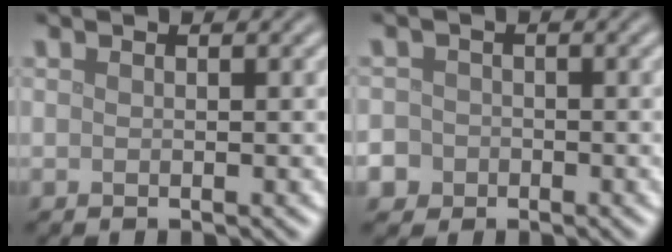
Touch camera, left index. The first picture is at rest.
{"total": 4.2, "force": [-2.1, 3.6, 0.8], "torque": [-0.002, -0.004, -0.052]}